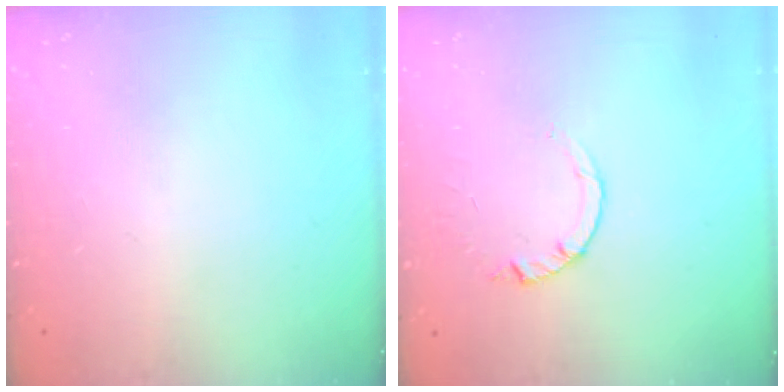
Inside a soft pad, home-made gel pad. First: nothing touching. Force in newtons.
{"total": 1.0, "press": 0.9, "slide": 0.3}